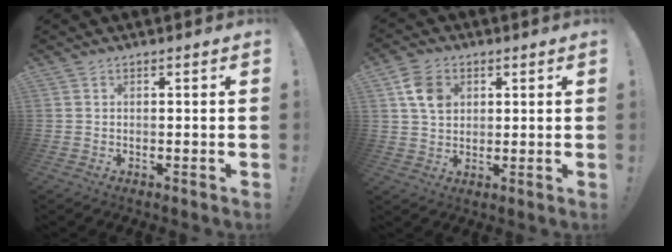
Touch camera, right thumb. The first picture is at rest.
{"total": 8.3, "force": [3.0, 6.2, 4.6], "torque": [-0.068, 0.002, 0.060]}